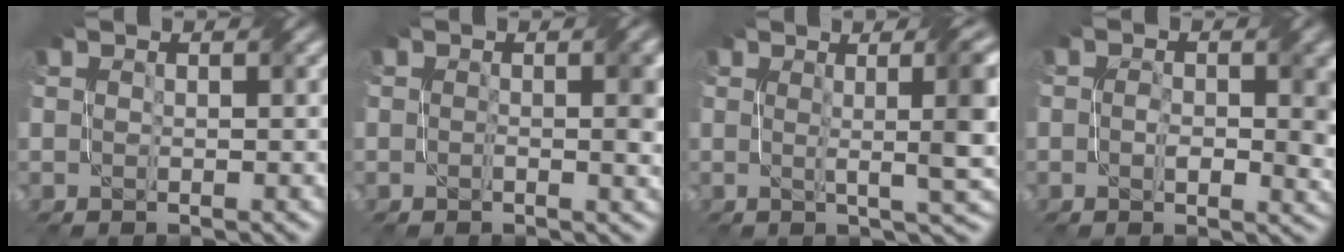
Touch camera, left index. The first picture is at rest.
{"total": 2.4, "force": [0.0, 0.7, 2.3], "torque": [-0.031, -0.001, -0.002]}
{"total": 8.2, "force": [1.2, 2.2, 7.8], "torque": [-0.073, 0.008, 0.018]}
{"total": 4.8, "force": [-0.1, 2.6, 4.0], "torque": [-0.053, -0.004, -0.004]}